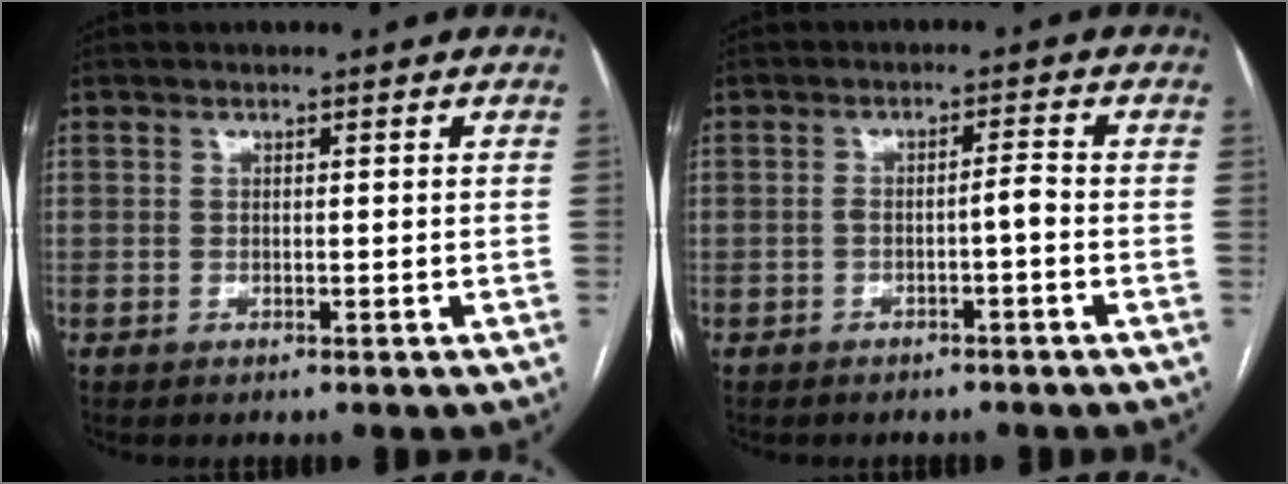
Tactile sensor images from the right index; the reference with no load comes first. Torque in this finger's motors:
{"motor_torque": [0.60, -0.17, 0.25, 0.05]}